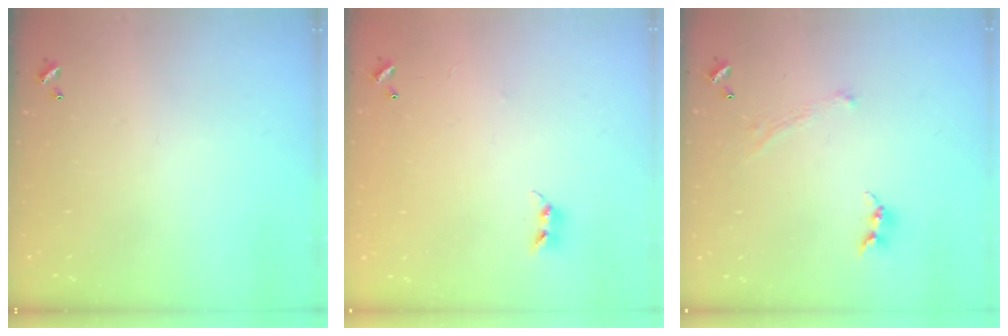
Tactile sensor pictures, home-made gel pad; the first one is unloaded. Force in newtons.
{"total": 7.8, "press": 7.8, "slide": 0.4}
{"total": 1.3, "press": 1.2, "slide": 0.5}